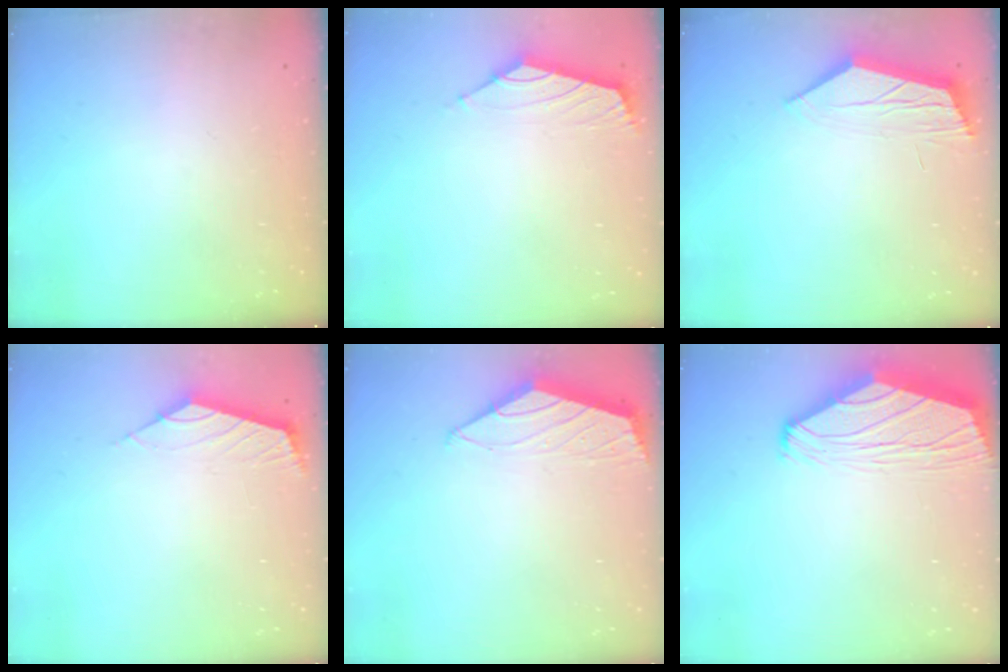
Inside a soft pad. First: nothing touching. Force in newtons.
{"total": 1.7, "press": 1.5, "slide": 0.7}
{"total": 7.0, "press": 6.9, "slide": 0.7}
{"total": 2.4, "press": 2.4, "slide": 0.4}
{"total": 1.5, "press": 1.5, "slide": 0.4}
{"total": 2.0, "press": 1.7, "slide": 0.9}